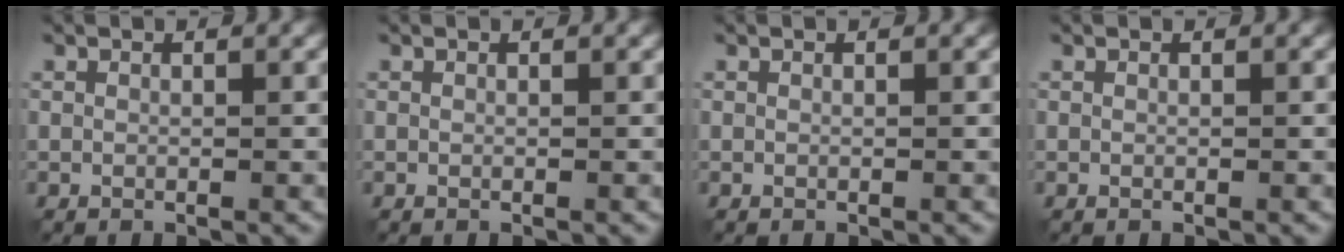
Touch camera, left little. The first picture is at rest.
{"total": 0.0}
{"total": 0.0}
{"total": 0.0}